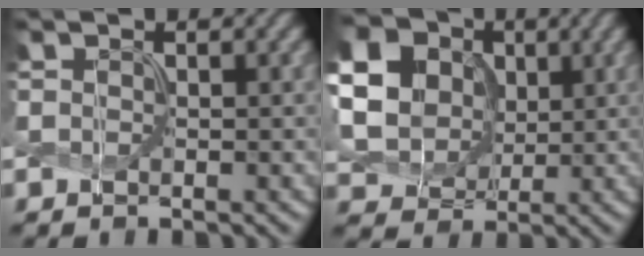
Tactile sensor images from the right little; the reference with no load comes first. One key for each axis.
{"total": 15.7, "fx": 4.7, "fy": 13.2, "fz": 7.1, "tx": -0.198, "ty": 0.016, "tz": 0.085}